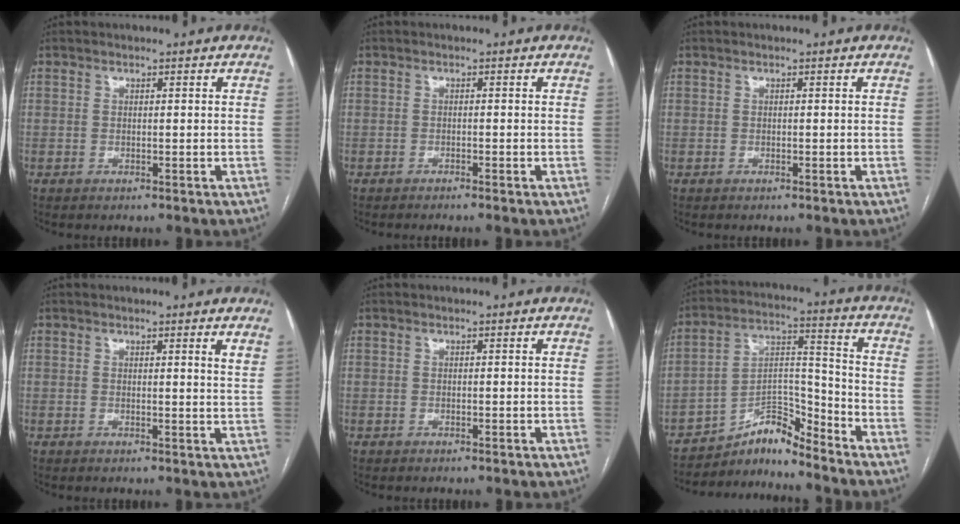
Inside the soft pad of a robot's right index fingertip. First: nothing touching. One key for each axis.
{"total": 1.0, "fx": -0.9, "fy": -0.3, "fz": 0.5, "tx": -0.007, "ty": 0.003, "tz": -0.015}
{"total": 0.0}
{"total": 2.4, "fx": 2.0, "fy": -0.2, "fz": 1.3, "tx": -0.022, "ty": -0.013, "tz": 0.014}
{"total": 0.0}
{"total": 7.5, "fx": -7.4, "fy": 0.7, "fz": 1.4, "tx": -0.025, "ty": 0.038, "tz": -0.130}